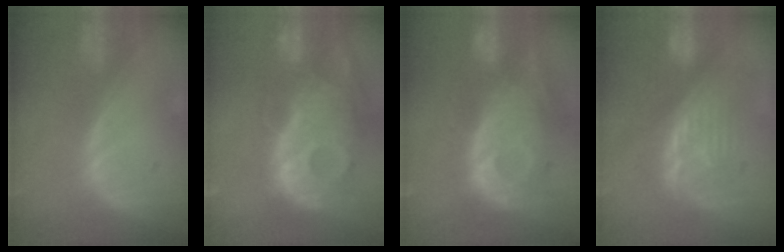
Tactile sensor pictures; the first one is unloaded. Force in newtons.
{"total": 13.9, "press": 12.0, "slide": 7.0}
{"total": 11.8, "press": 10.6, "slide": 5.1}
{"total": 8.5, "press": 8.2, "slide": 2.3}